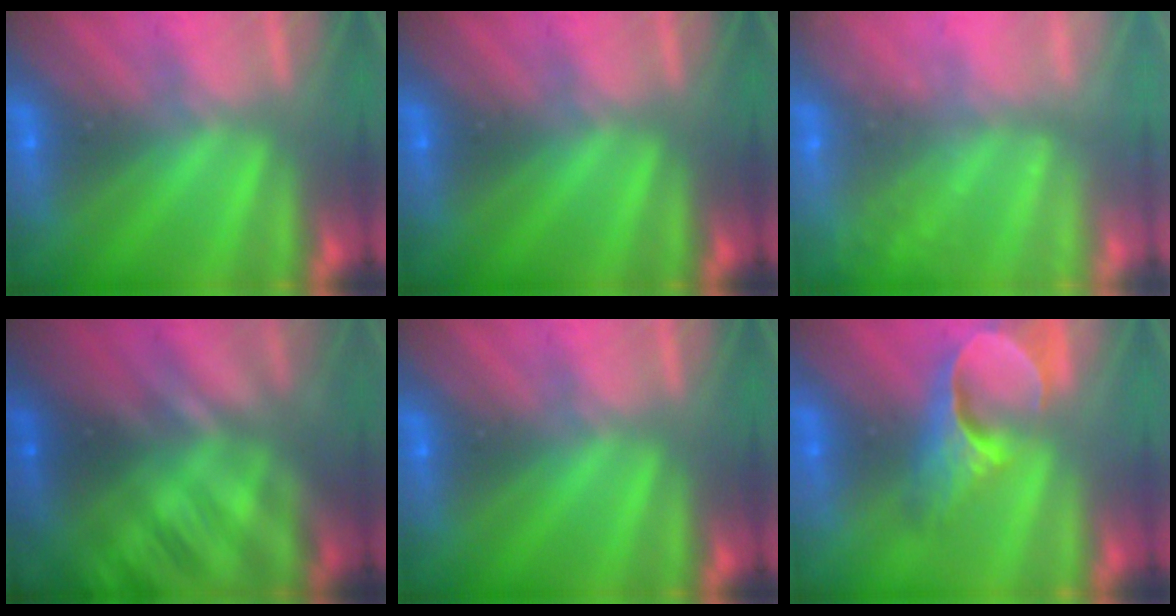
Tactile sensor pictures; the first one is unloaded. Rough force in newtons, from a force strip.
{"total": 0.0}
{"total": 2.5}
{"total": 2.9}
{"total": 0.0}
{"total": 4.7}